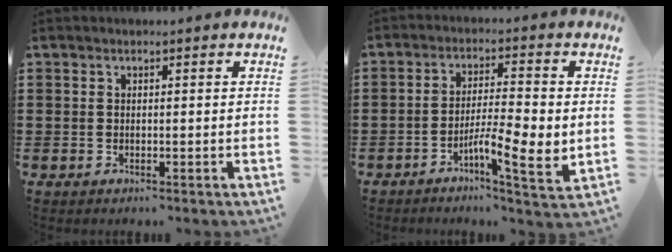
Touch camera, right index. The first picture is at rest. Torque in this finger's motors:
{"motor_torque": [1.02, -0.94, 0.31, 0.14]}